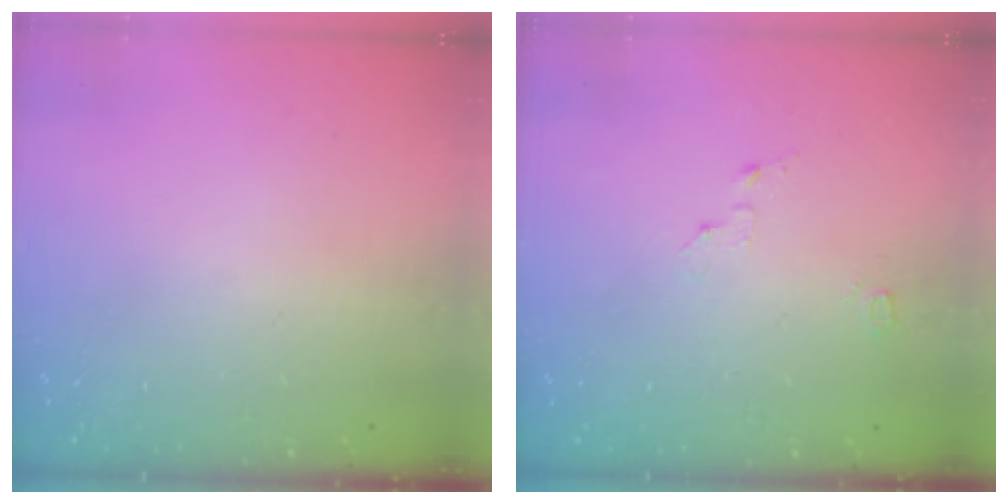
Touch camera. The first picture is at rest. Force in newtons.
{"total": 2.4, "press": 2.4, "slide": 0.3}